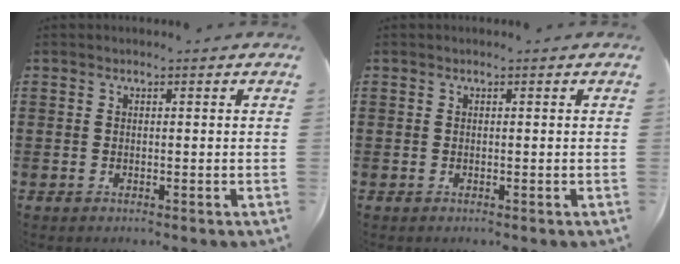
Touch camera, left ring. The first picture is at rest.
{"total": 0.0}